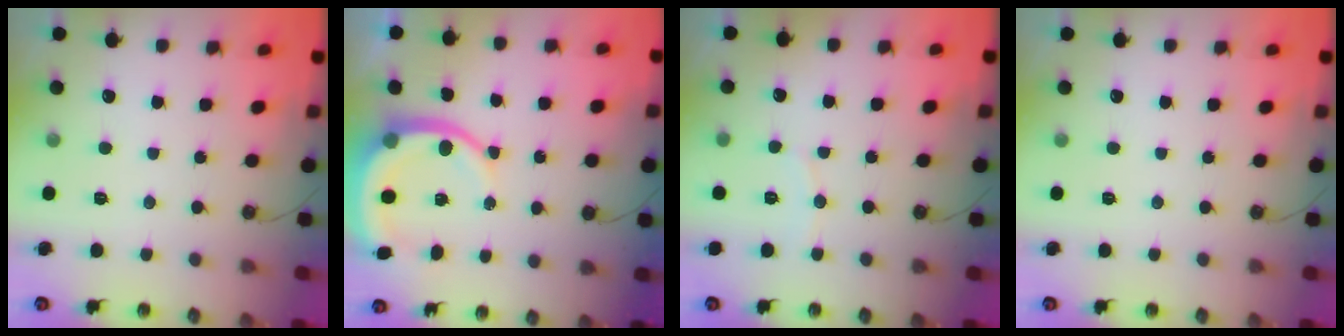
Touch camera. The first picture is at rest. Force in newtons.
{"total": 10.4, "press": 10.3, "slide": 1.2}
{"total": 5.1, "press": 5.0, "slide": 0.5}
{"total": 0.0}